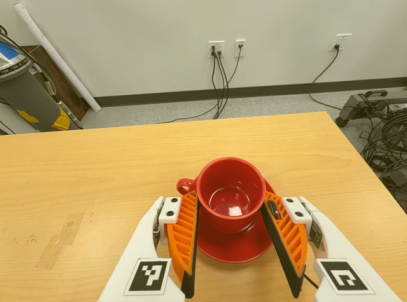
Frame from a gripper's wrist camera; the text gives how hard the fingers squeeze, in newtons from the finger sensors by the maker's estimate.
{"total": 1.2, "left": 1.0, "right": 1.3}